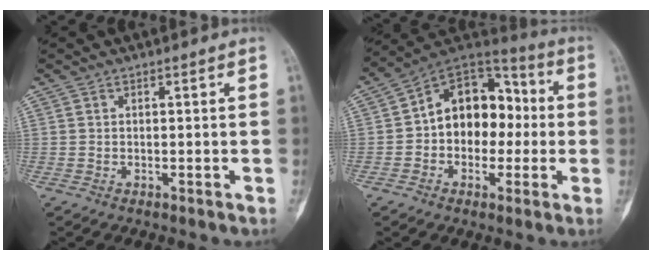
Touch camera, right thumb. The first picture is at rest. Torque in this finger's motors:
{"motor_torque": [-0.37, 1.49, 0.33, -0.22, -0.05]}